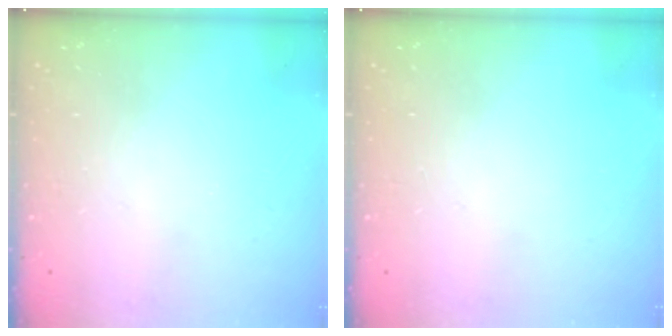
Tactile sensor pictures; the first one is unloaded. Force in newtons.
{"total": 0.0}